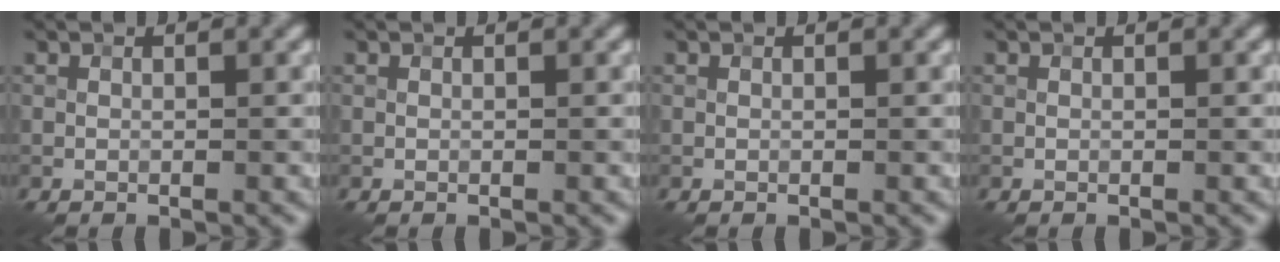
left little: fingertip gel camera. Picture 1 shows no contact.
{"total": 0.0}
{"total": 0.0}
{"total": 0.0}